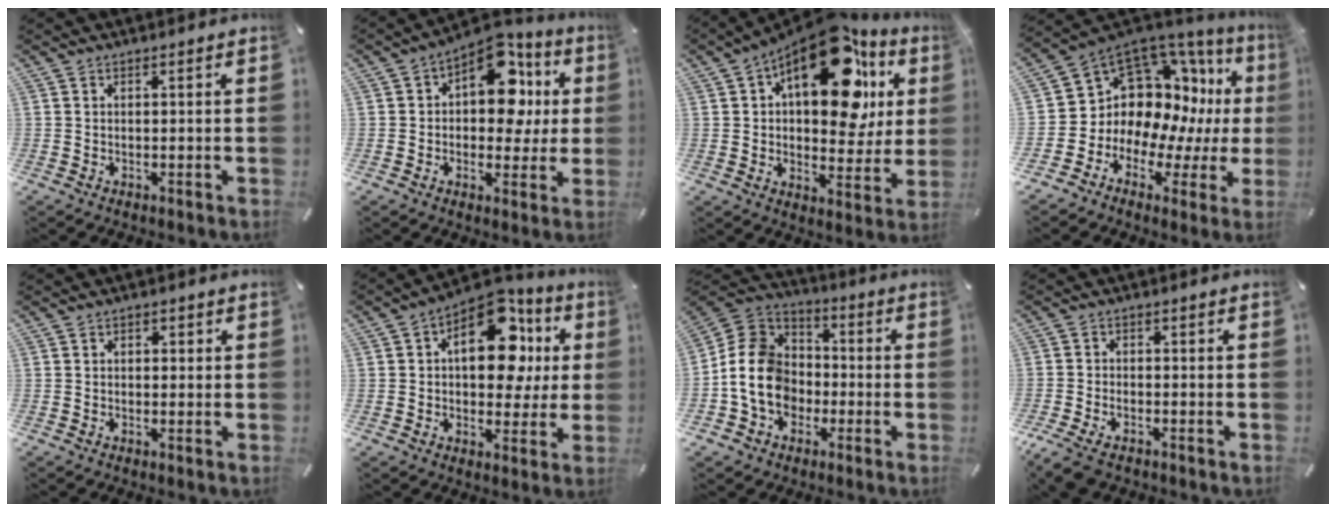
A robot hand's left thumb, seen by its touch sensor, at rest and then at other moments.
{"total": 15.2, "force": [4.8, 9.9, 10.5], "torque": [-0.148, -0.031, 0.086]}
{"total": 23.8, "force": [11.0, 12.6, 17.0], "torque": [-0.244, -0.064, 0.184]}
{"total": 12.9, "force": [4.2, 10.4, 6.4], "torque": [-0.127, -0.077, 0.085]}
{"total": 1.2, "force": [-0.1, 1.0, 0.7], "torque": [-0.005, 0.002, -0.006]}
{"total": 17.7, "force": [5.3, 10.4, 13.3], "torque": [-0.193, -0.027, 0.089]}
{"total": 13.8, "force": [-3.6, 11.7, 6.3], "torque": [-0.143, 0.032, -0.067]}
{"total": 4.2, "force": [-2.8, 2.3, 2.2], "torque": [-0.056, 0.008, -0.056]}